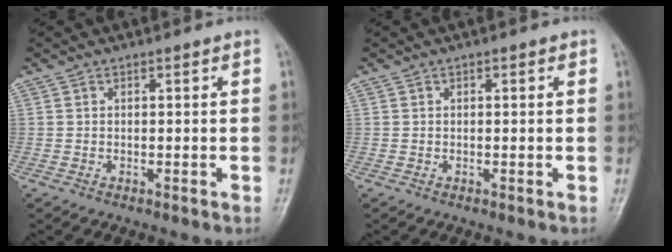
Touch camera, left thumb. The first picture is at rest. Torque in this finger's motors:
{"motor_torque": [0.21, 0.29, -0.52, 0.12, 0.00]}